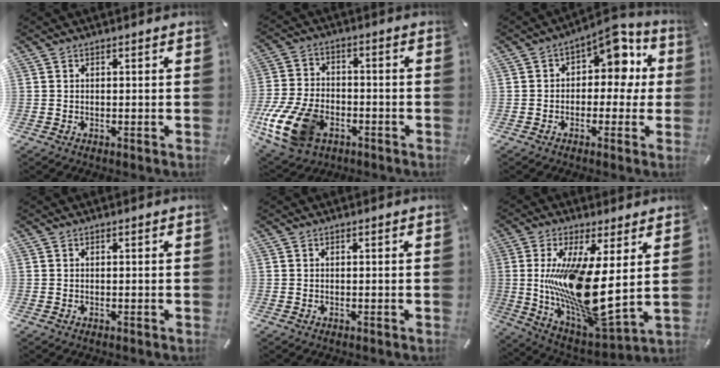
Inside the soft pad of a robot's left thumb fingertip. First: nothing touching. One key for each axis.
{"total": 15.9, "fx": -6.5, "fy": 10.6, "fz": 10.0, "tx": -0.206, "ty": 0.039, "tz": -0.106}
{"total": 8.9, "fx": 4.0, "fy": 5.7, "fz": 5.6, "tx": -0.066, "ty": -0.032, "tz": 0.063}
{"total": 0.0}
{"total": 0.0}
{"total": 19.1, "fx": 3.4, "fy": 5.6, "fz": 17.9, "tx": -0.348, "ty": -0.057, "tz": 0.063}